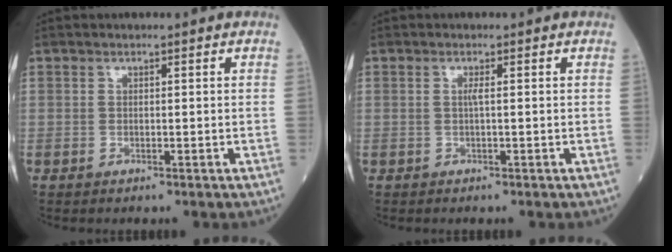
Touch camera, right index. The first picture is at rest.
{"total": 0.9, "force": [0.1, -0.1, 0.9], "torque": [-0.019, 0.001, -0.001]}